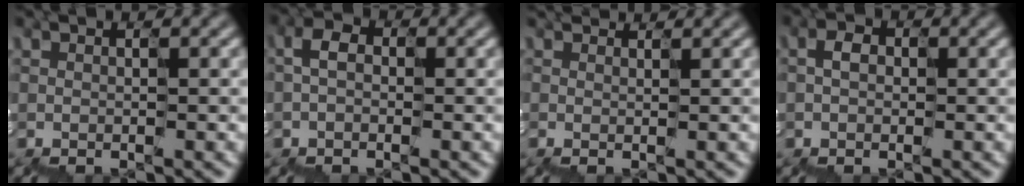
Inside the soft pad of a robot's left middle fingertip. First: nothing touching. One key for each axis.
{"total": 1.1, "fx": -0.7, "fy": 0.8, "fz": 0.4, "tx": -0.053, "ty": 0.004, "tz": -0.019}
{"total": 1.4, "fx": 1.0, "fy": 0.7, "fz": 0.6, "tx": 0.006, "ty": 0.018, "tz": 0.011}
{"total": 0.7, "fx": -0.4, "fy": 0.6, "fz": 0.2, "tx": -0.039, "ty": 0.003, "tz": -0.009}